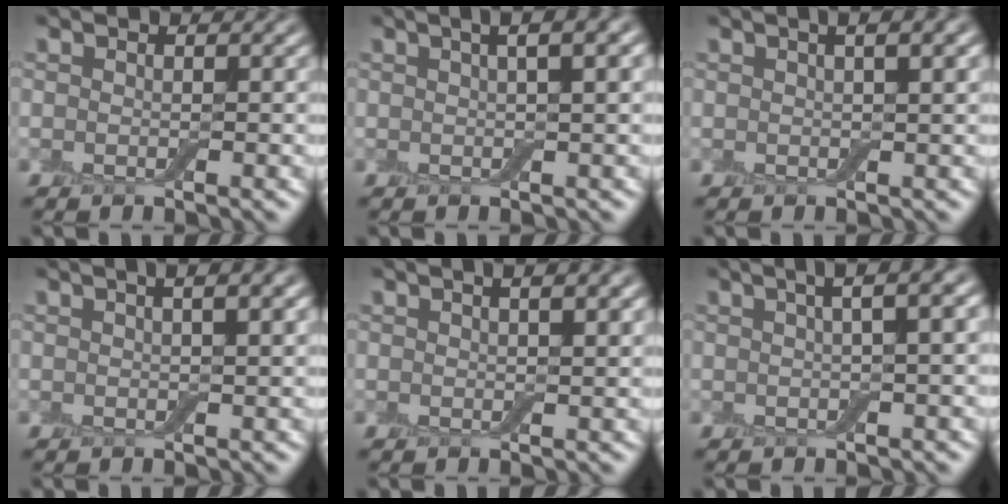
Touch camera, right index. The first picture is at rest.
{"total": 5.9, "force": [2.4, 2.4, 4.8], "torque": [-0.036, 0.027, 0.004]}
{"total": 4.2, "force": [1.9, 1.6, 3.4], "torque": [-0.022, 0.014, 0.004]}
{"total": 4.2, "force": [2.0, 1.6, 3.4], "torque": [-0.021, 0.013, 0.005]}
{"total": 2.9, "force": [1.5, 0.8, 2.3], "torque": [-0.021, 0.005, 0.016]}
{"total": 6.3, "force": [2.2, 2.5, 5.4], "torque": [-0.040, 0.025, 0.006]}